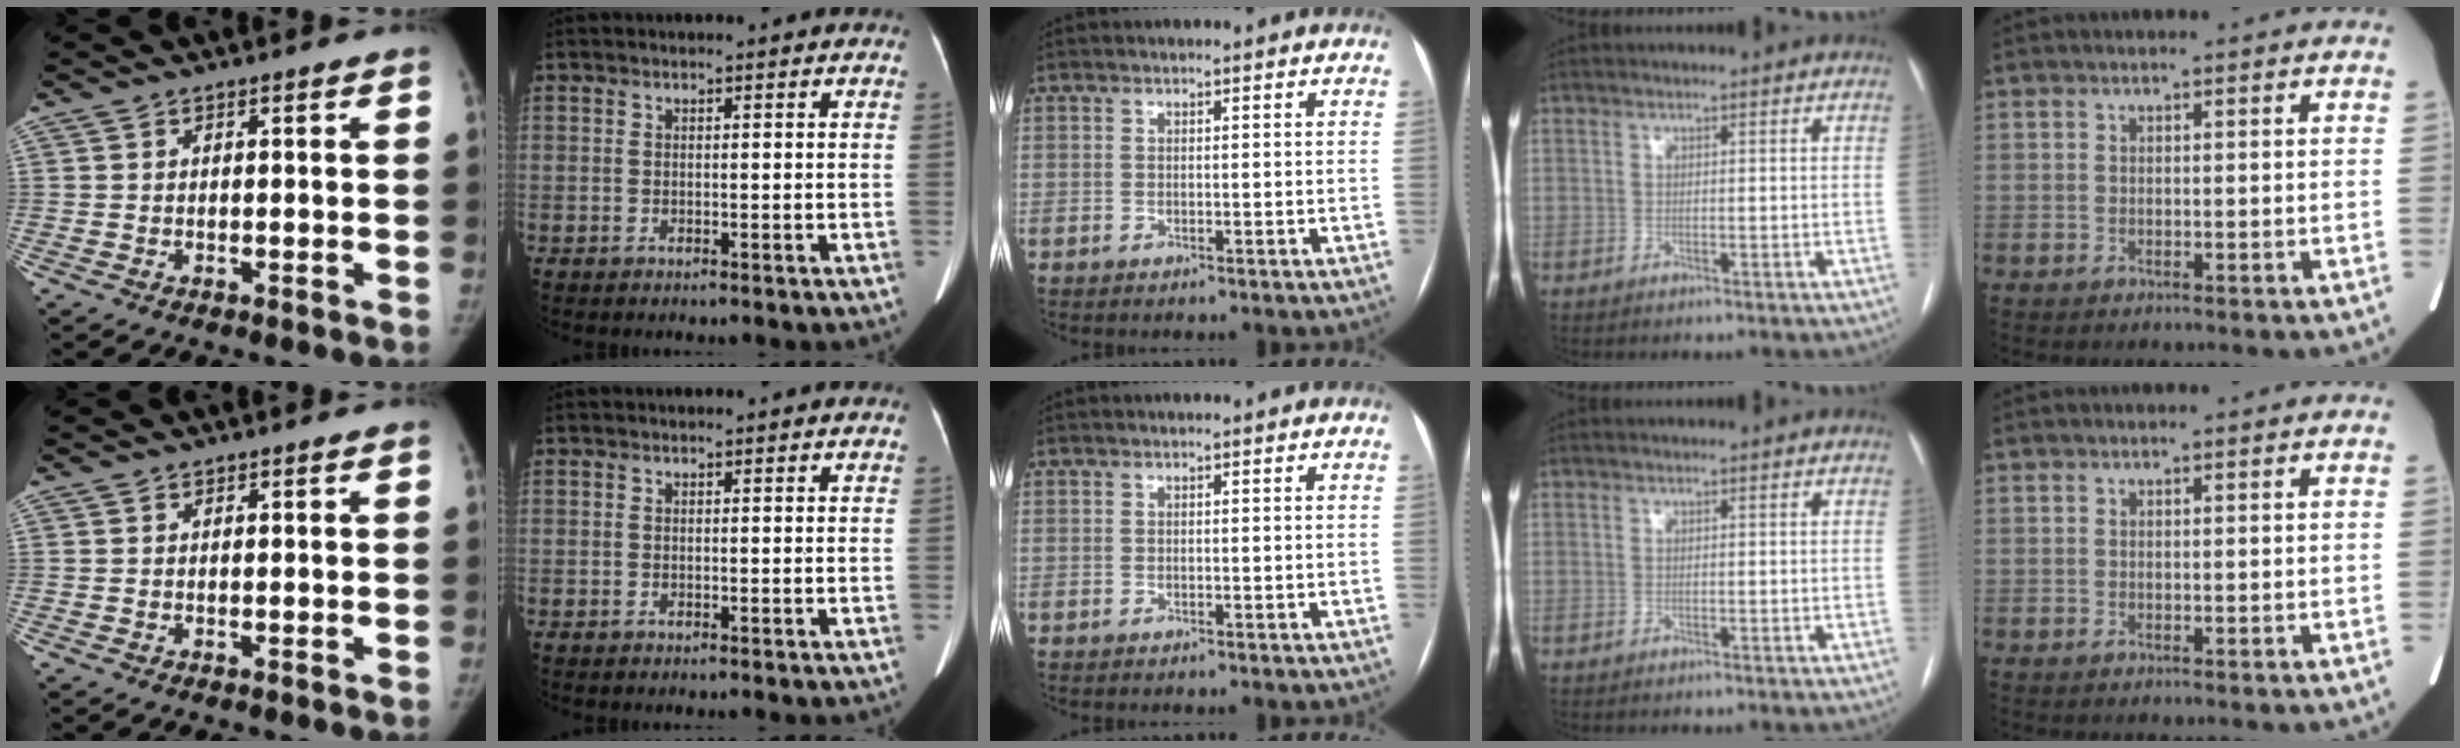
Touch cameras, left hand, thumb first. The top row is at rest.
{}